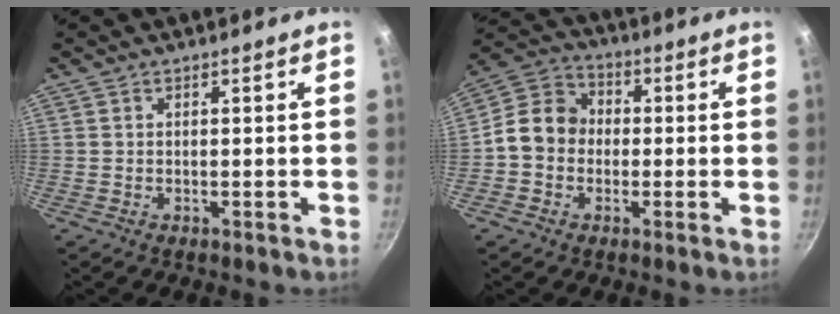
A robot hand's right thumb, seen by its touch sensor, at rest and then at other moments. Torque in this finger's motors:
{"motor_torque": [1.27, 1.56, 0.36, -0.60, 0.07]}